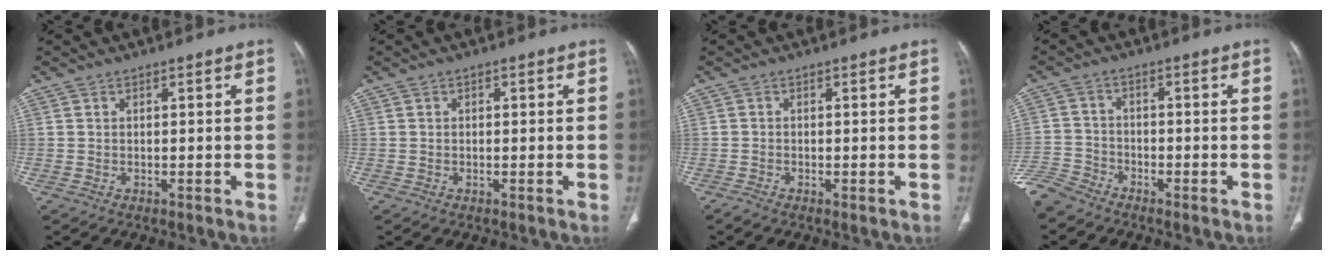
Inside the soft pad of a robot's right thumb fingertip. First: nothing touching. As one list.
[{"total": 0.7, "force": [0.2, 0.5, 0.5], "torque": [-0.003, 0.002, 0.002]}, {"total": 1.4, "force": [-0.8, 0.4, 1.0], "torque": [-0.024, -0.003, -0.020]}, {"total": 5.8, "force": [-5.3, 2.2, 1.1], "torque": [-0.033, 0.011, -0.113]}]